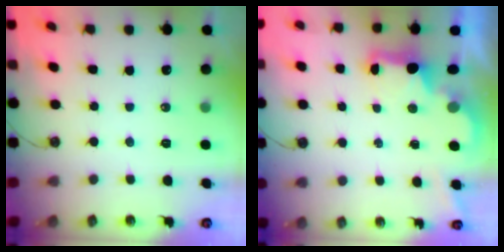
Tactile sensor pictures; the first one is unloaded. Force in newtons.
{"total": 2.3, "press": 2.2, "slide": 0.8}